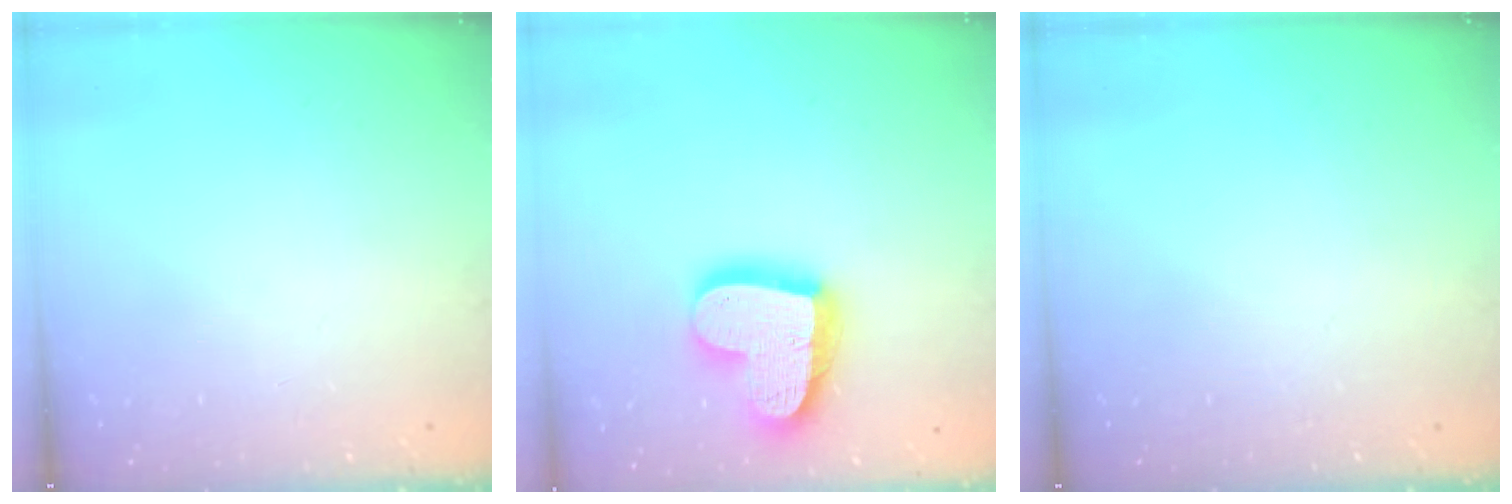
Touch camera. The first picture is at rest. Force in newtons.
{"total": 19.9, "press": 19.9, "slide": 1.6}
{"total": 0.0}